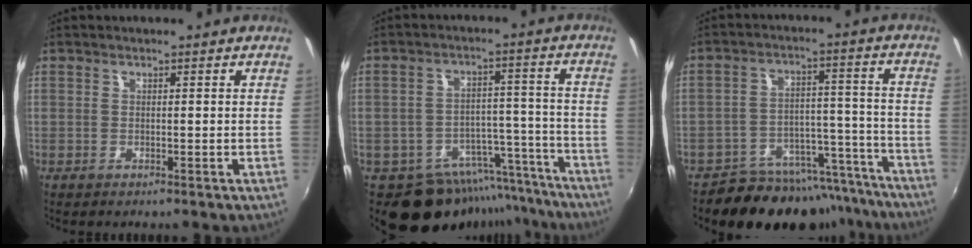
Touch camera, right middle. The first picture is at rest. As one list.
[{"total": 13.6, "force": [-11.1, 6.8, 4.1], "torque": [-0.063, 0.030, -0.139]}, {"total": 17.6, "force": [-15.2, 7.8, 4.1], "torque": [-0.072, 0.049, -0.194]}]